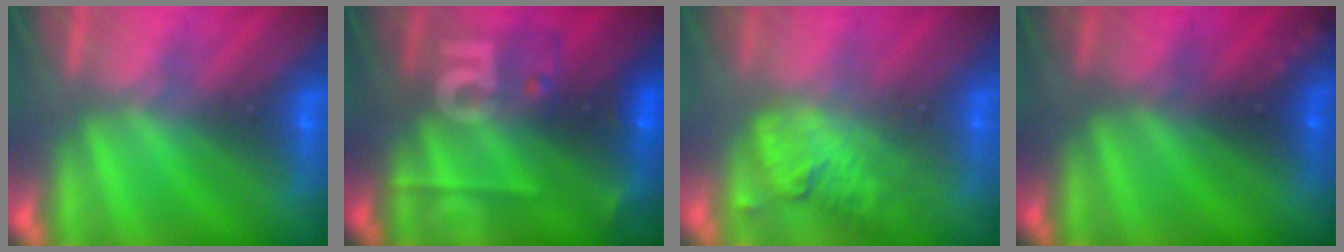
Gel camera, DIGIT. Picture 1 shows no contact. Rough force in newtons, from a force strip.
{"total": 2.4}
{"total": 2.8}
{"total": 2.3}